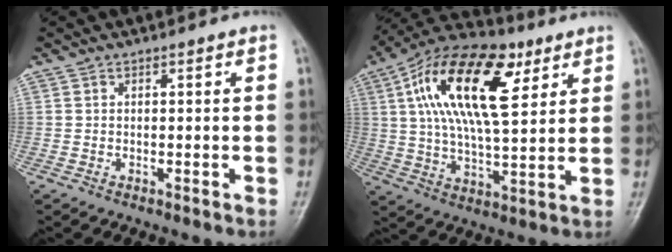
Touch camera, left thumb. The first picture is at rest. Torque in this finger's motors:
{"motor_torque": [0.44, 0.88, 2.02, -0.77, 0.62]}